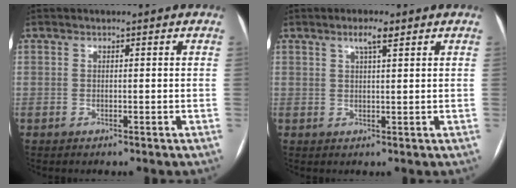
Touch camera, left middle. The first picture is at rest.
{"total": 2.8, "force": [1.7, 0.2, 2.2], "torque": [-0.042, 0.004, 0.028]}